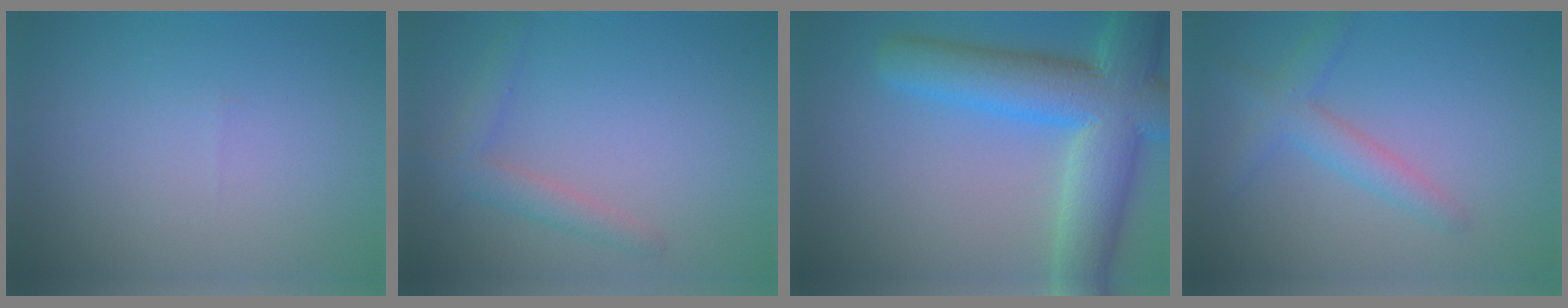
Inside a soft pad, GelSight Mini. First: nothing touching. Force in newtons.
{"total": 2.6, "press": 2.6, "slide": 0.0}
{"total": 10.8, "press": 10.7, "slide": 0.8}
{"total": 2.9, "press": 2.9, "slide": 0.1}